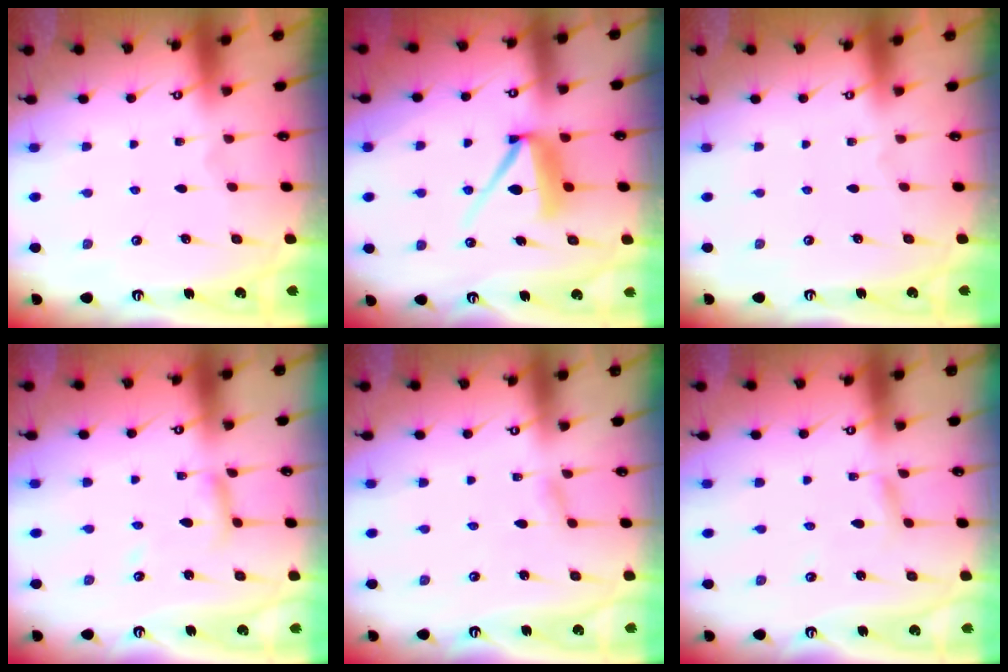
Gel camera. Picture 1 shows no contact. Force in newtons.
{"total": 9.1, "press": 9.0, "slide": 0.9}
{"total": 0.0}
{"total": 7.1, "press": 7.1, "slide": 0.5}
{"total": 2.8, "press": 2.8, "slide": 0.4}
{"total": 3.1, "press": 3.0, "slide": 0.3}